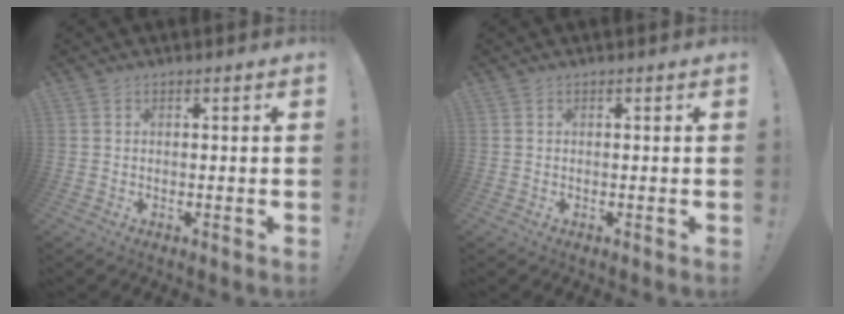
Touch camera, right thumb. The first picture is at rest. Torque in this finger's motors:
{"motor_torque": [-0.02, 0.21, 0.13, -0.06, 0.01]}